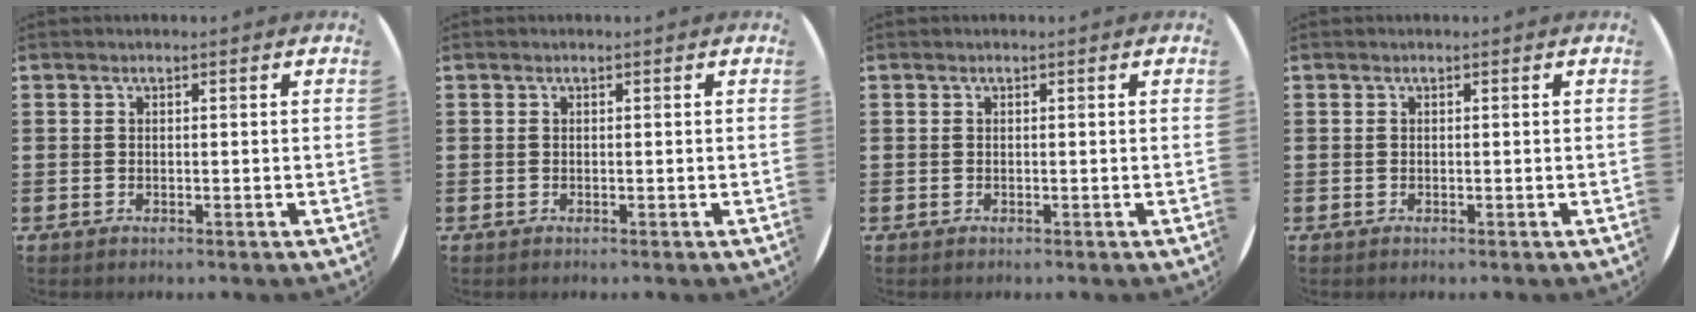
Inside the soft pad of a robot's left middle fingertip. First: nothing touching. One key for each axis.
{"total": 0.0}
{"total": 0.0}
{"total": 0.0}